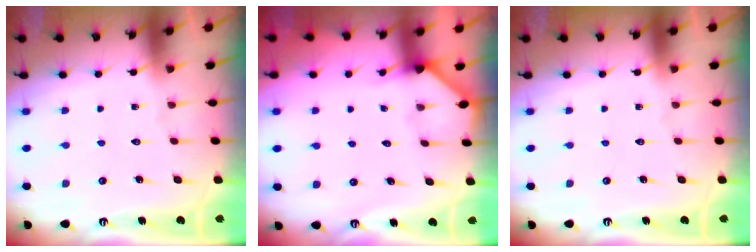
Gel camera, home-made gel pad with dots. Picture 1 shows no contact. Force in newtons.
{"total": 1.9, "press": 1.9, "slide": 0.2}
{"total": 0.0}